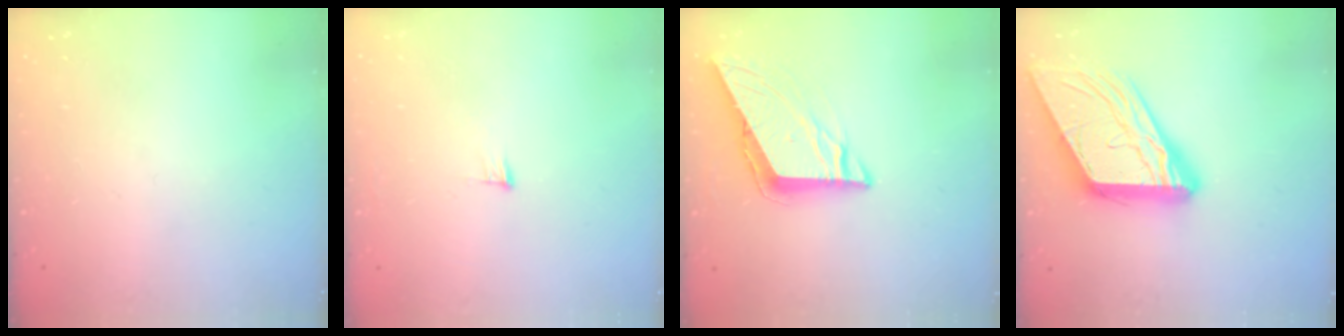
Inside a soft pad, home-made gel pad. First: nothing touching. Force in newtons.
{"total": 5.2, "press": 5.0, "slide": 1.3}
{"total": 8.7, "press": 8.6, "slide": 0.7}
{"total": 17.5, "press": 17.4, "slide": 1.8}